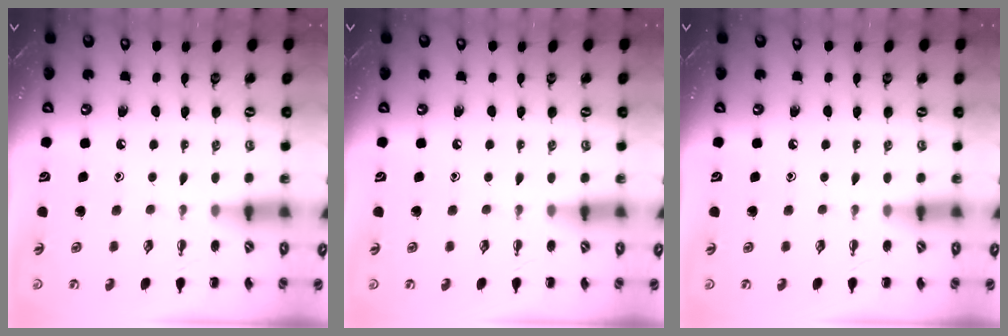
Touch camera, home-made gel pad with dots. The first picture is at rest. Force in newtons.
{"total": 0.0}
{"total": 0.0}